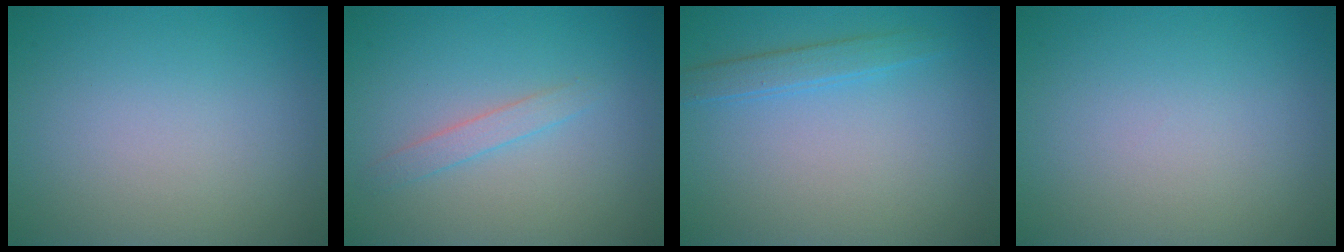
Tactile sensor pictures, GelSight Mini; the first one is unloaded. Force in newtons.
{"total": 1.3, "press": 1.3, "slide": 0.0}
{"total": 1.7, "press": 1.7, "slide": 0.1}
{"total": 0.0}